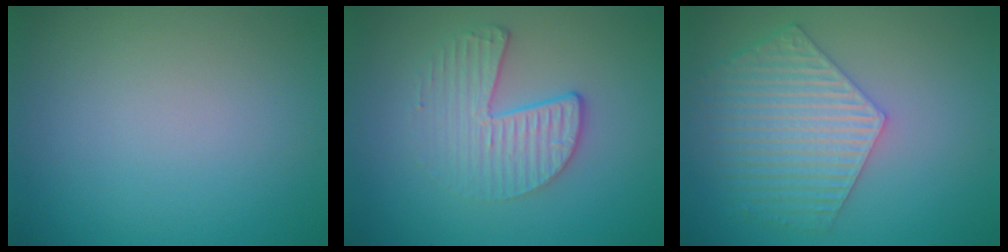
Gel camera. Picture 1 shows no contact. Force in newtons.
{"total": 3.6, "press": 2.7, "slide": 2.4}
{"total": 5.8, "press": 4.6, "slide": 3.5}